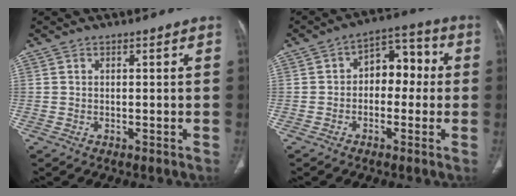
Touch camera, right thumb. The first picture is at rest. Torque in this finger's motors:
{"motor_torque": [-0.48, 0.74, 0.24, 0.42, 0.15]}